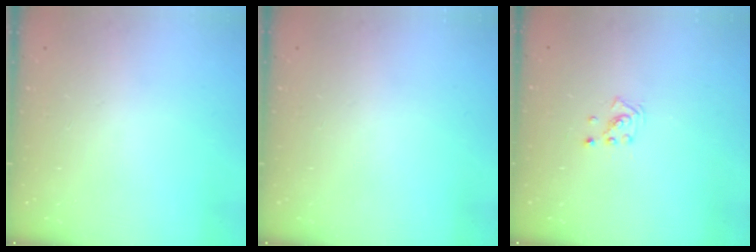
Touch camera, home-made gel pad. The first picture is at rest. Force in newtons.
{"total": 0.0}
{"total": 1.9, "press": 1.9, "slide": 0.1}